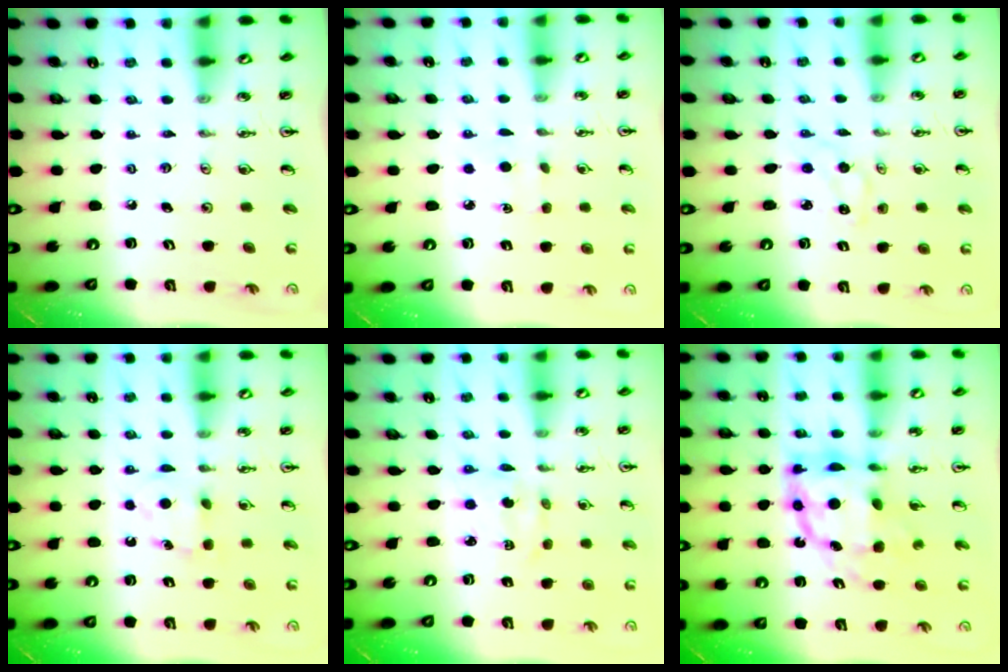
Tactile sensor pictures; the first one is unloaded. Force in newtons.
{"total": 2.9, "press": 2.9, "slide": 0.3}
{"total": 1.5, "press": 1.4, "slide": 0.4}
{"total": 5.1, "press": 5.1, "slide": 0.7}
{"total": 2.9, "press": 2.9, "slide": 0.2}
{"total": 12.0, "press": 12.0, "slide": 0.9}